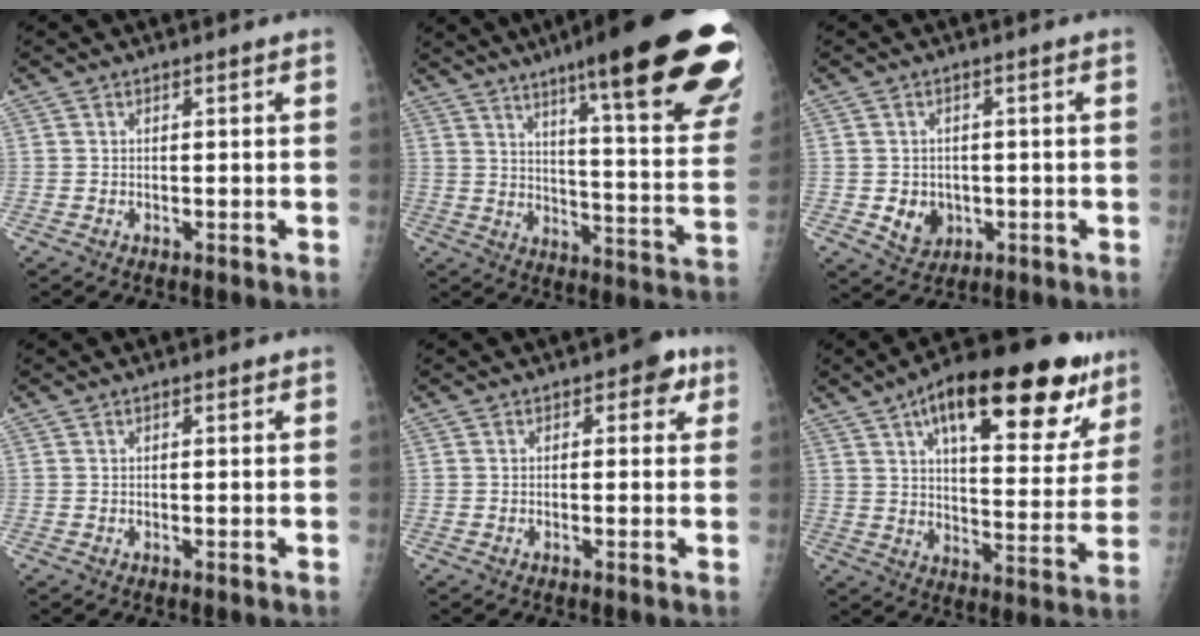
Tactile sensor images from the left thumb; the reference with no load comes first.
{"total": 30.1, "force": [18.8, 4.2, 23.1], "torque": [-0.243, -0.076, 0.260]}
{"total": 4.8, "force": [-0.9, 4.2, 2.3], "torque": [-0.018, 0.002, -0.001]}
{"total": 0.7, "force": [0.4, 0.2, 0.4], "torque": [-0.008, -0.001, 0.006]}
{"total": 3.5, "force": [1.4, 2.2, 2.4], "torque": [-0.001, 0.001, 0.008]}
{"total": 27.5, "force": [15.0, 10.8, 20.4], "torque": [-0.259, -0.018, 0.221]}